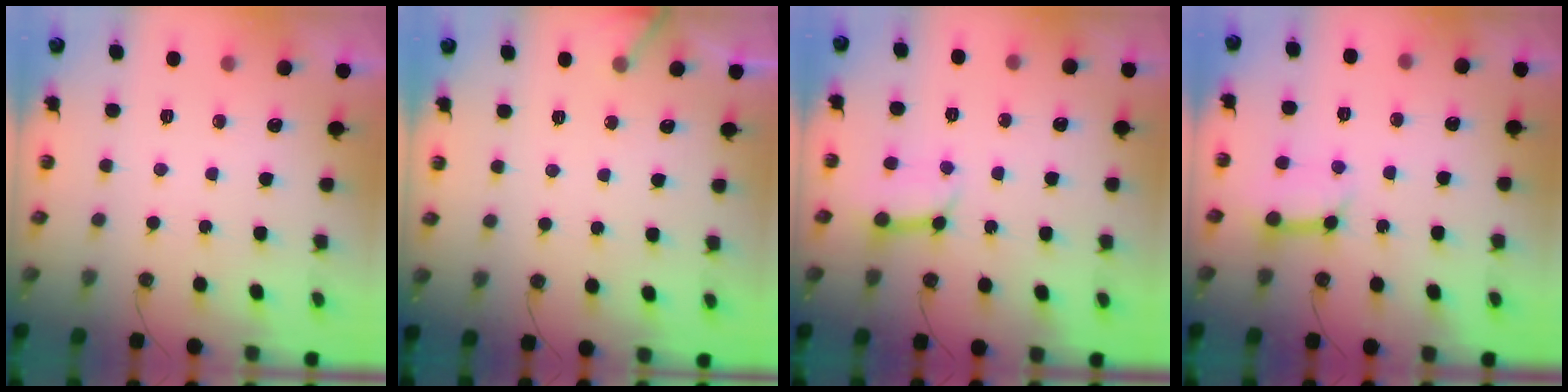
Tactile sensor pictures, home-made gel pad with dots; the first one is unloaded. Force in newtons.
{"total": 2.7, "press": 2.7, "slide": 0.2}
{"total": 7.9, "press": 7.8, "slide": 1.1}
{"total": 9.7, "press": 9.6, "slide": 1.0}